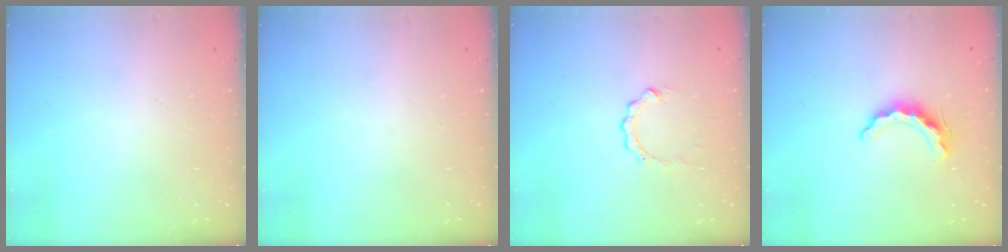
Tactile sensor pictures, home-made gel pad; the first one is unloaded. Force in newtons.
{"total": 0.0}
{"total": 2.3, "press": 2.3, "slide": 0.2}
{"total": 8.8, "press": 8.7, "slide": 0.4}